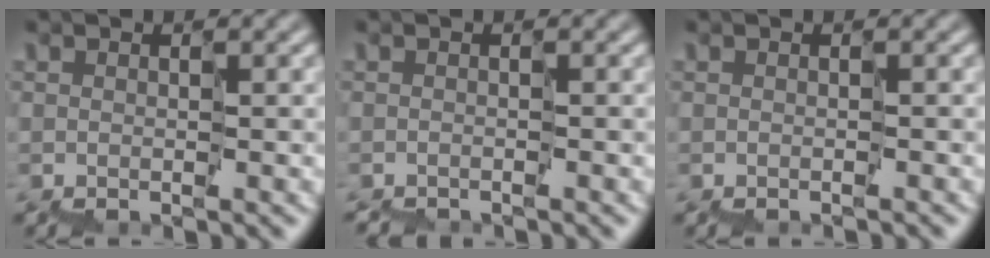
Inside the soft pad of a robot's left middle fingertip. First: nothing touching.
{"total": 1.7, "force": [-1.6, 0.0, -0.5], "torque": [0.013, -0.002, -0.026]}
{"total": 0.7, "force": [-0.7, 0.0, 0.0], "torque": [0.008, 0.001, -0.012]}